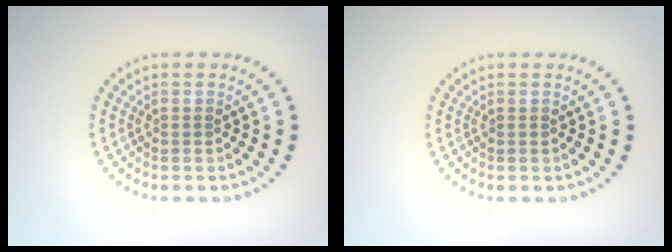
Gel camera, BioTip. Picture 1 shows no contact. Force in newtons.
{"total": 0.0}